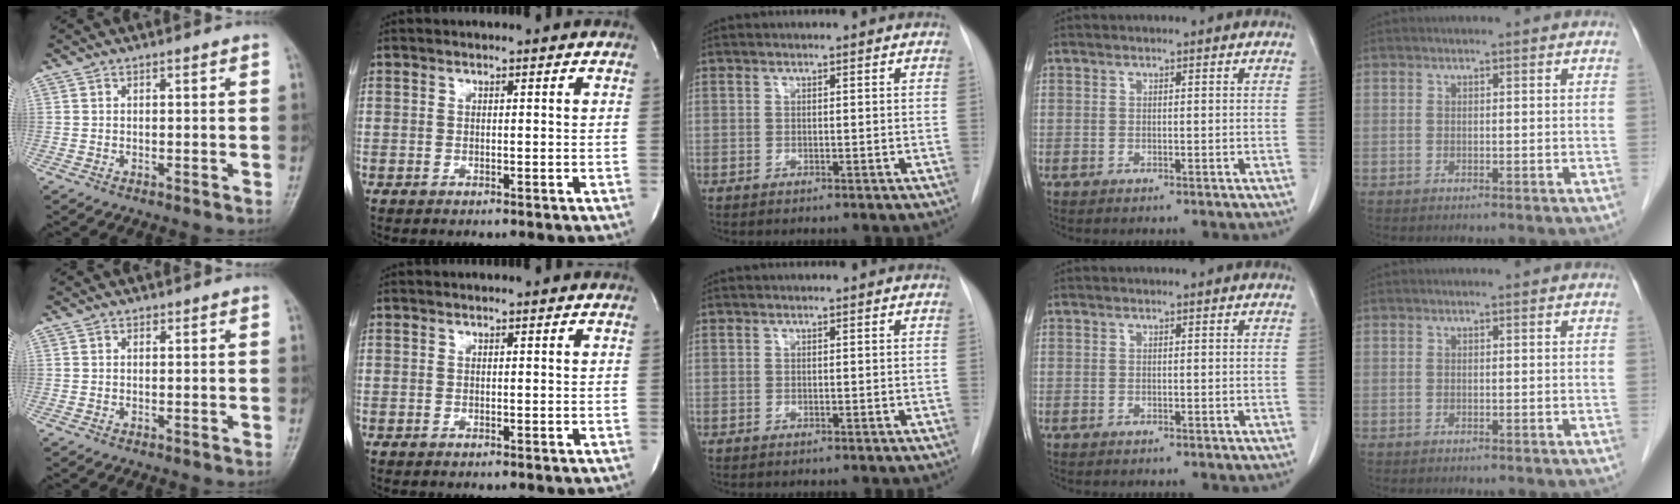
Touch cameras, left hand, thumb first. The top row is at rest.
{}